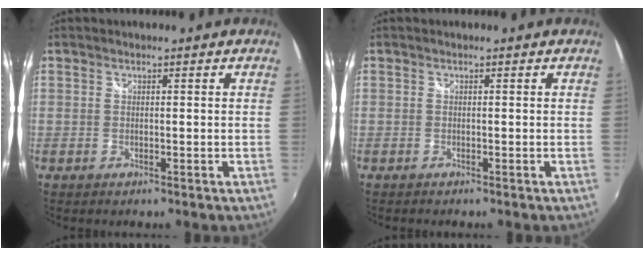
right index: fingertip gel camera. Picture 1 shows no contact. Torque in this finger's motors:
{"motor_torque": [0.04, -0.03, 0.03, 0.01]}